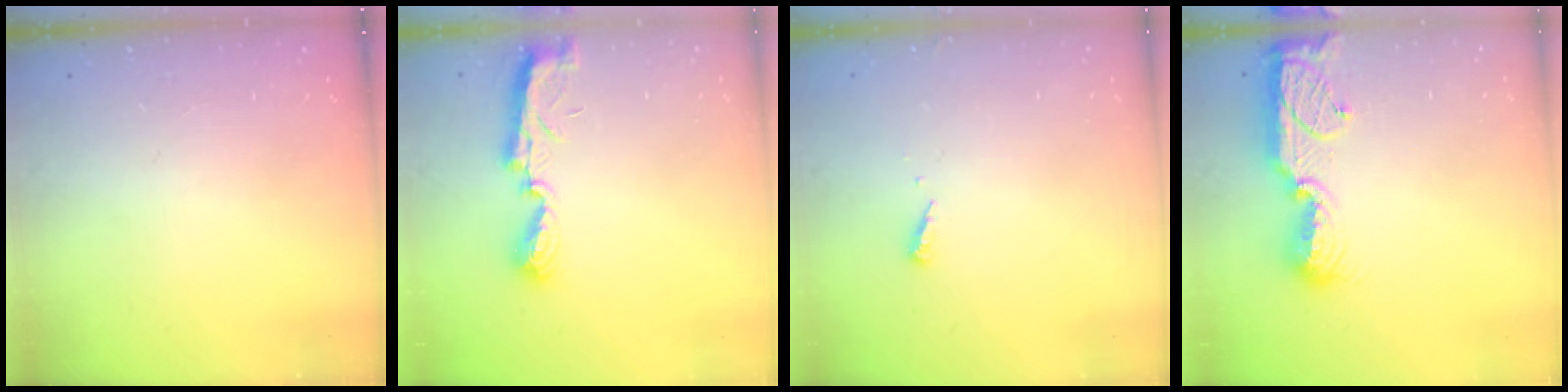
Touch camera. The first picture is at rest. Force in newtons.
{"total": 7.6, "press": 7.5, "slide": 0.3}
{"total": 3.5, "press": 3.5, "slide": 0.2}
{"total": 11.5, "press": 11.4, "slide": 1.2}